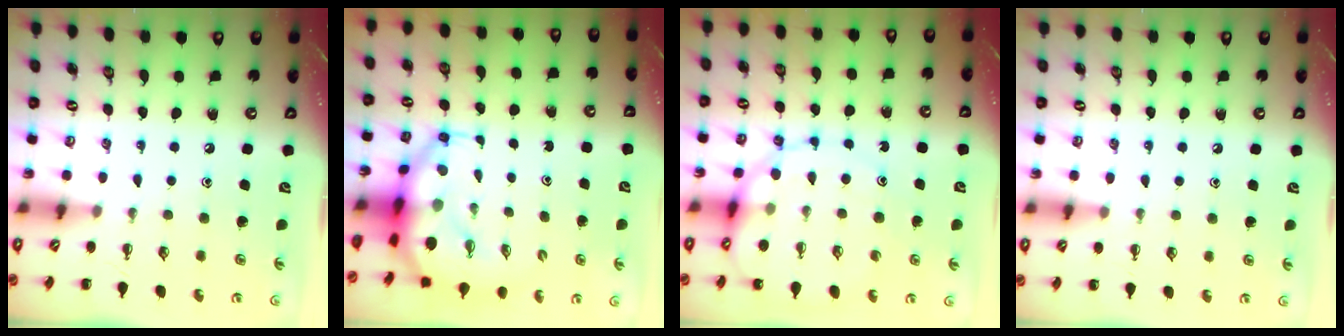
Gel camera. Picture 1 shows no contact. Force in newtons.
{"total": 7.9, "press": 7.6, "slide": 2.1}
{"total": 12.2, "press": 11.9, "slide": 3.0}
{"total": 6.0, "press": 5.7, "slide": 2.0}